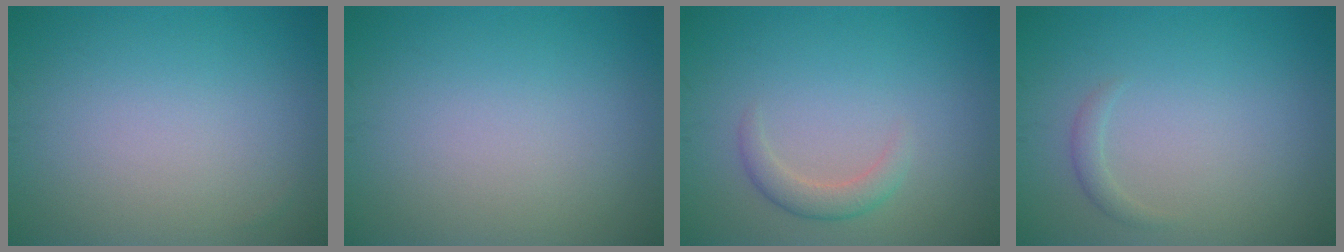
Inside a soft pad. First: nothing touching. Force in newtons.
{"total": 0.0}
{"total": 1.9, "press": 1.9, "slide": 0.2}
{"total": 0.9, "press": 0.9, "slide": 0.1}